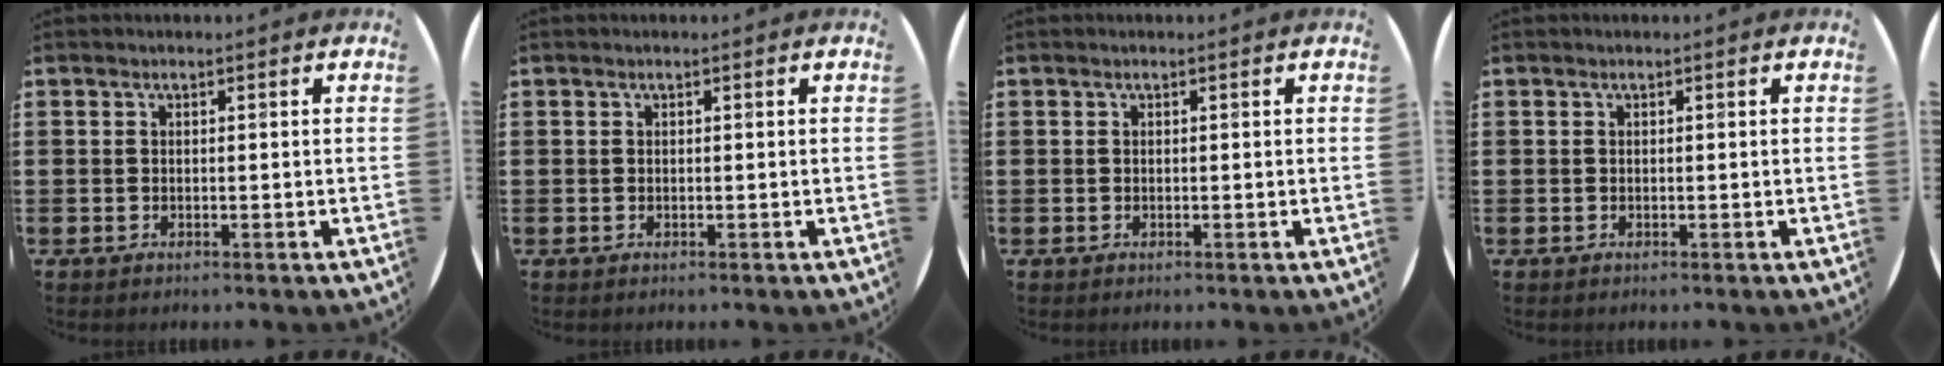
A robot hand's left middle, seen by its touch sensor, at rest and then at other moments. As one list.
[{"total": 0.0}, {"total": 0.0}, {"total": 0.0}]